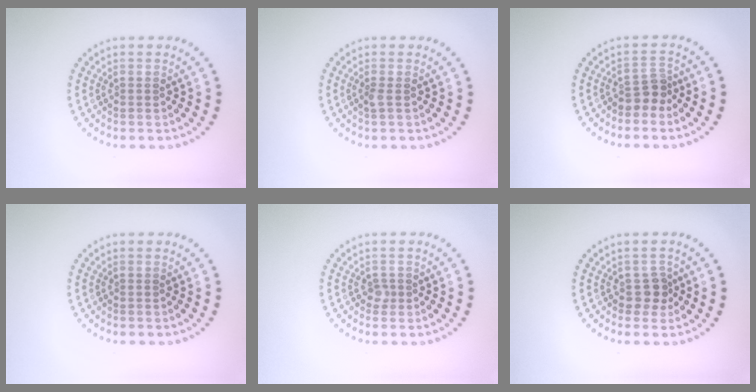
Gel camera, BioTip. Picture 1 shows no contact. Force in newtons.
{"total": 0.7, "press": 0.5, "slide": 0.4}
{"total": 2.1, "press": 1.7, "slide": 1.2}
{"total": 0.0}
{"total": 0.8, "press": 0.5, "slide": 0.5}
{"total": 1.8, "press": 1.6, "slide": 0.9}